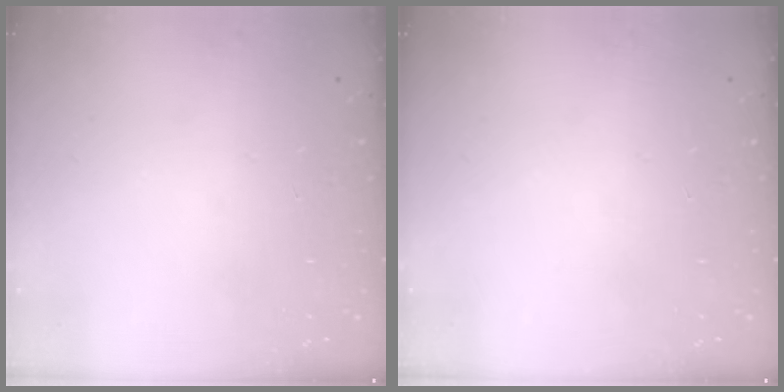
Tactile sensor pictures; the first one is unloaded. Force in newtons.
{"total": 0.0}